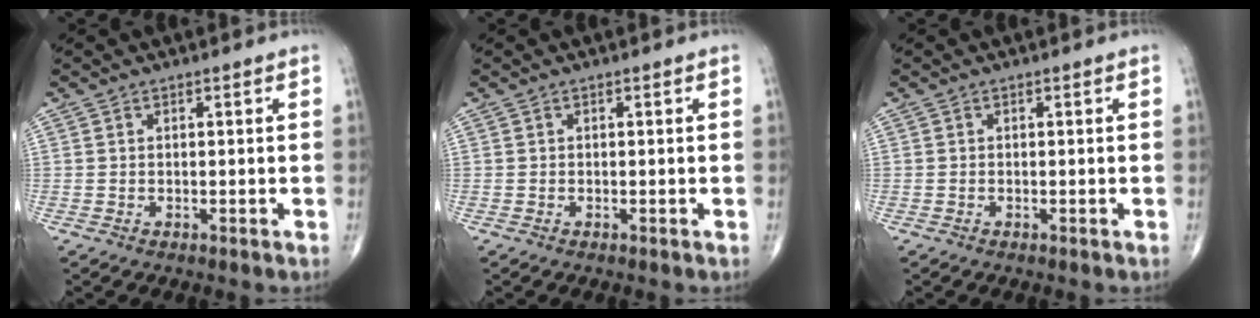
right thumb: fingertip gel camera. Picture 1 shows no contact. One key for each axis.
{"total": 0.0}
{"total": 0.0}